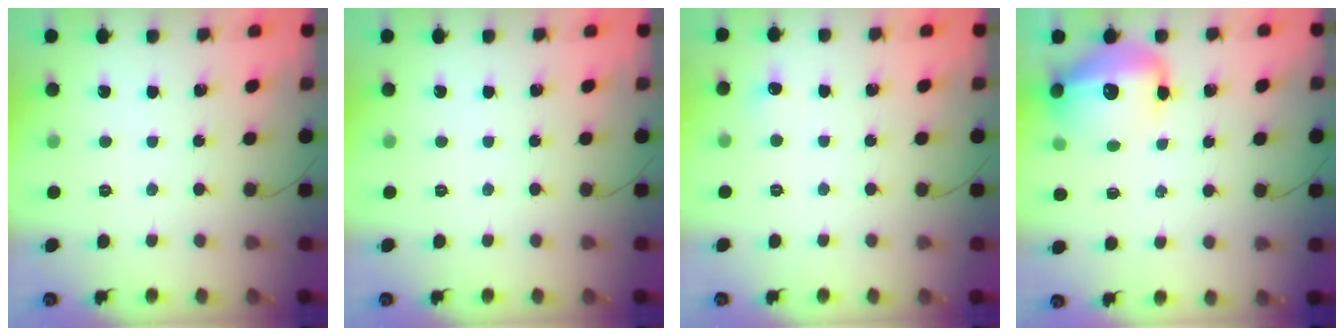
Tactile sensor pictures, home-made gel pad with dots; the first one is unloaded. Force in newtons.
{"total": 0.0}
{"total": 4.6, "press": 4.3, "slide": 1.4}
{"total": 14.9, "press": 14.4, "slide": 4.1}